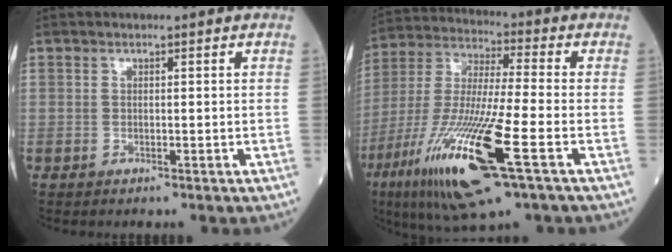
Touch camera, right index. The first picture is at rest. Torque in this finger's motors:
{"motor_torque": [1.15, -0.99, 1.06, 0.21]}